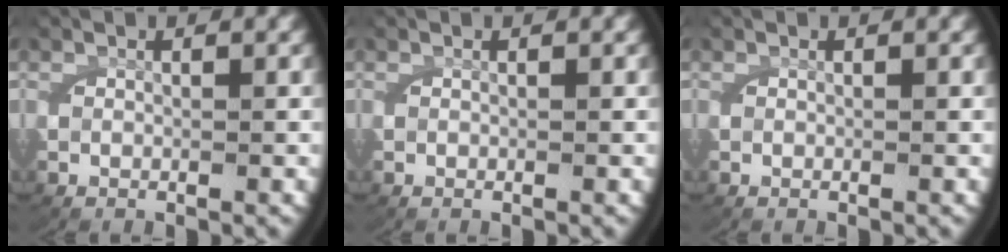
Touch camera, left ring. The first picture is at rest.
{"total": 0.0}
{"total": 0.0}